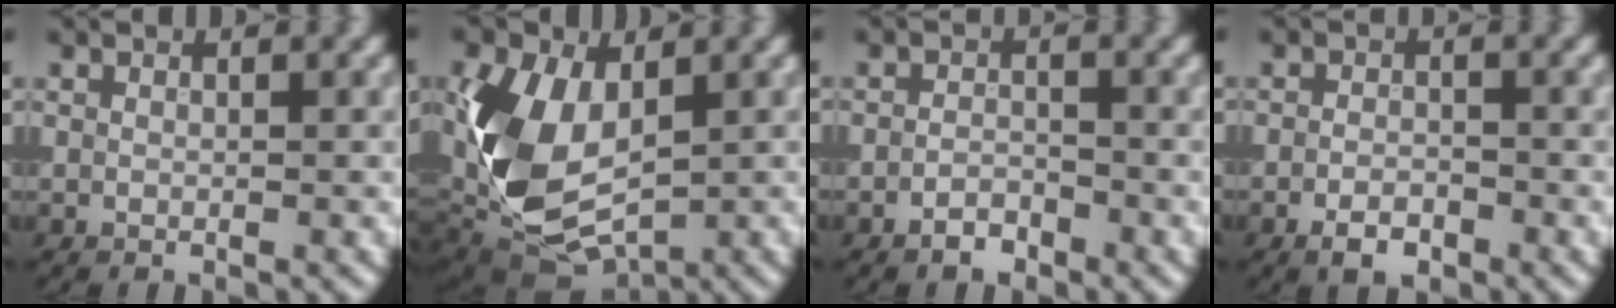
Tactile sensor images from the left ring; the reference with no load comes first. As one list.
[{"total": 10.2, "force": [0.7, 6.2, 8.0], "torque": [-0.195, -0.013, 0.013]}, {"total": 1.6, "force": [-1.2, 0.7, 0.7], "torque": [-0.011, 0.004, -0.025]}, {"total": 2.2, "force": [-1.3, 1.1, 1.5], "torque": [-0.024, 0.001, -0.025]}]